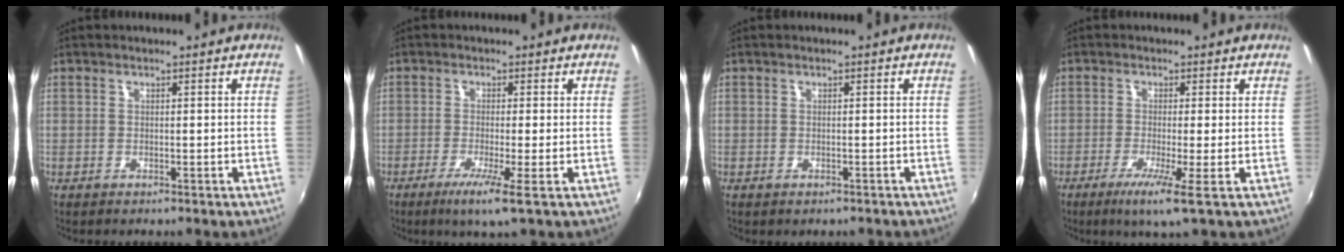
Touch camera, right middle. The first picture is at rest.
{"total": 5.1, "force": [-2.3, -0.8, 4.4], "torque": [-0.098, -0.015, -0.046]}
{"total": 0.8, "force": [-0.6, 0.4, 0.4], "torque": [-0.008, 0.000, -0.005]}
{"total": 5.2, "force": [-2.1, -0.8, 4.7], "torque": [-0.106, -0.016, -0.043]}